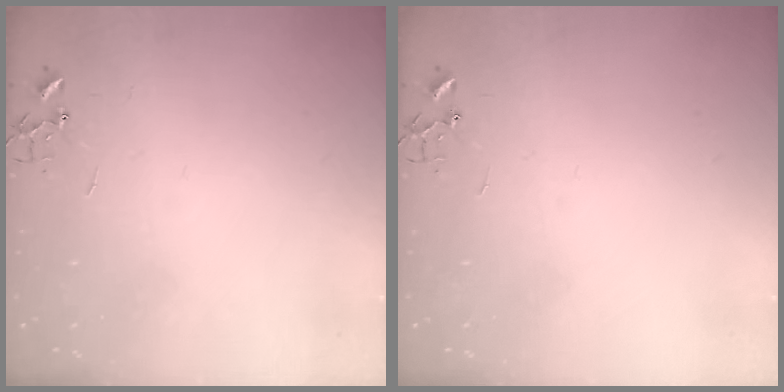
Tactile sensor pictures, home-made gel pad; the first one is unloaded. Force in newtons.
{"total": 0.0}